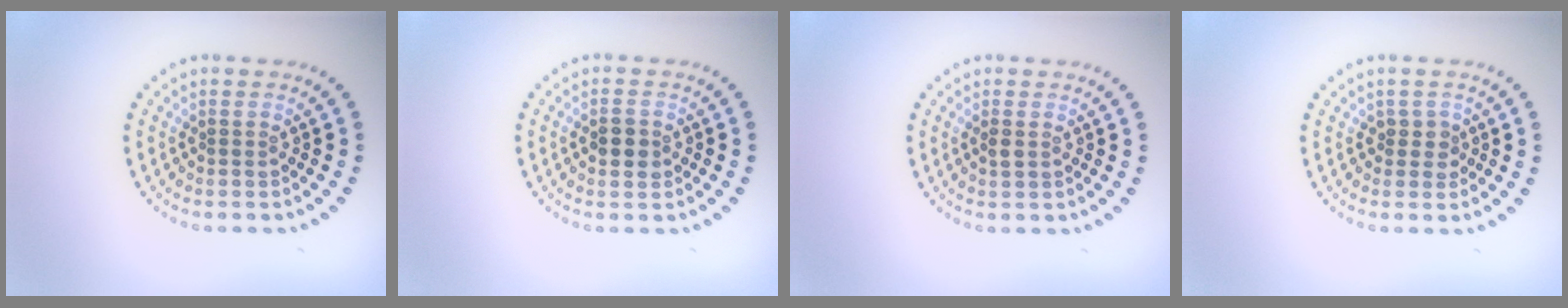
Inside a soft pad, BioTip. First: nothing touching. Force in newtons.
{"total": 2.3, "press": 2.3, "slide": 0.1}
{"total": 0.9, "press": 0.9, "slide": 0.1}
{"total": 1.5, "press": 1.3, "slide": 0.6}